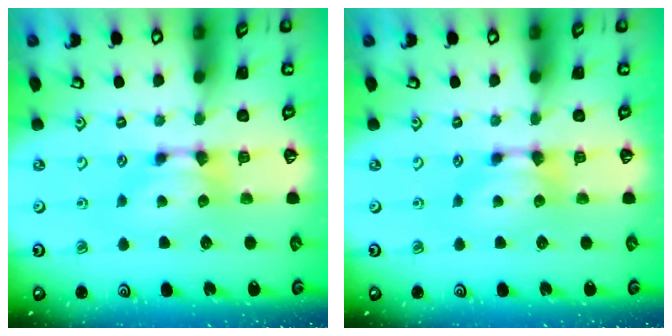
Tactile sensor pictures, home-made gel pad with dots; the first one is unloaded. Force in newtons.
{"total": 0.0}